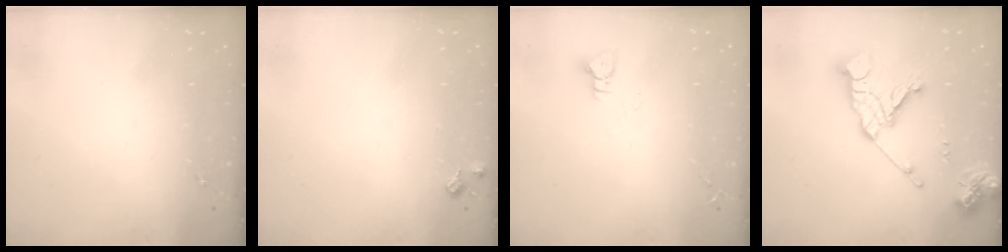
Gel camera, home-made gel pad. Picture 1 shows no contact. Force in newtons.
{"total": 5.7, "press": 5.6, "slide": 0.9}
{"total": 3.0, "press": 3.0, "slide": 0.3}
{"total": 16.5, "press": 16.4, "slide": 2.2}